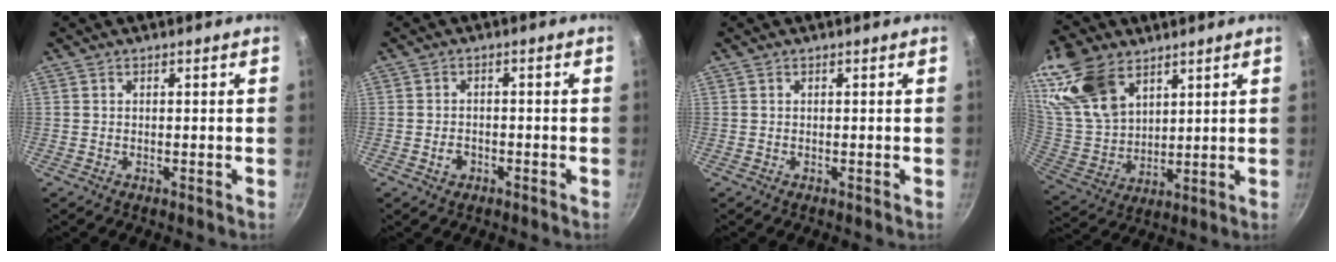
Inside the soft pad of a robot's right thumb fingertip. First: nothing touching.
{"total": 2.5, "force": [-1.2, 1.8, 1.3], "torque": [-0.016, 0.014, -0.020]}
{"total": 0.0}
{"total": 17.5, "force": [9.9, 10.7, 9.7], "torque": [-0.186, -0.030, 0.208]}